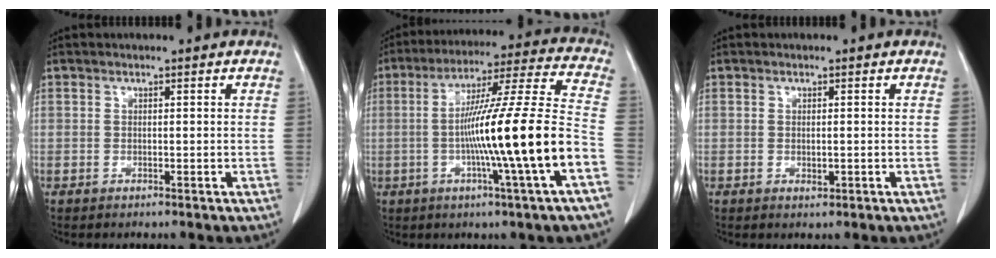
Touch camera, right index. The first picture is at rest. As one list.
[{"total": 19.2, "force": [-4.5, -1.7, 18.5], "torque": [-0.298, -0.001, -0.083]}, {"total": 1.0, "force": [-0.2, 0.4, 0.9], "torque": [-0.016, -0.003, 0.000]}]